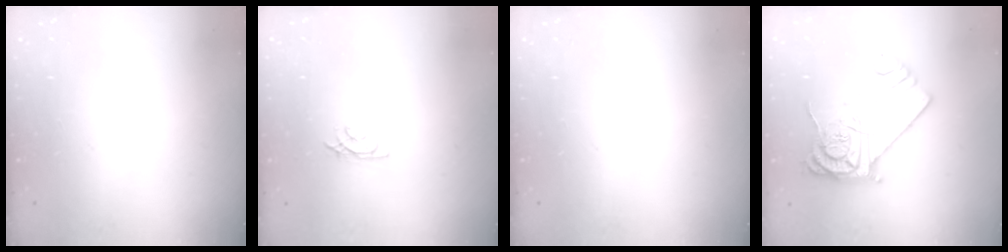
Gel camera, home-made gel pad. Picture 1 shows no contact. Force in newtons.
{"total": 3.0, "press": 3.0, "slide": 0.5}
{"total": 0.0}
{"total": 15.8, "press": 15.8, "slide": 1.4}